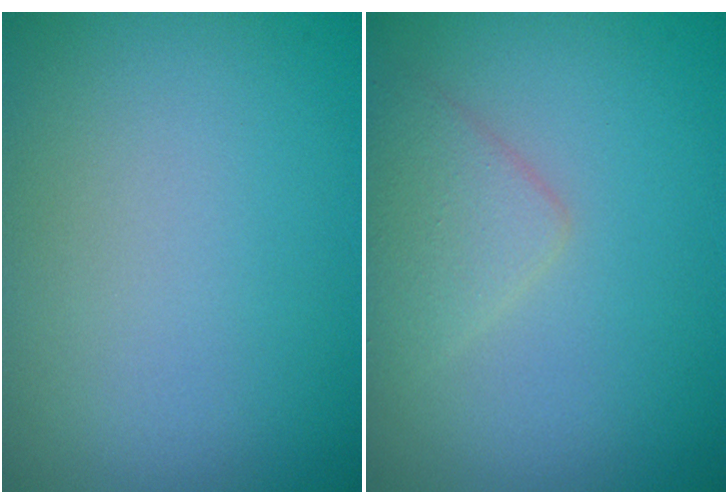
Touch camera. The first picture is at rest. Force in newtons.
{"total": 2.3, "press": 2.3, "slide": 0.1}